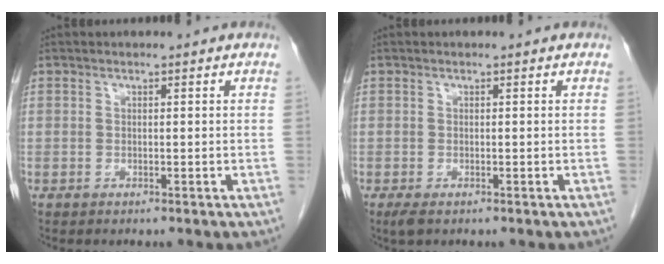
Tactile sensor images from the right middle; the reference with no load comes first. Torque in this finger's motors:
{"motor_torque": [0.40, -0.20, 0.00, 0.02]}